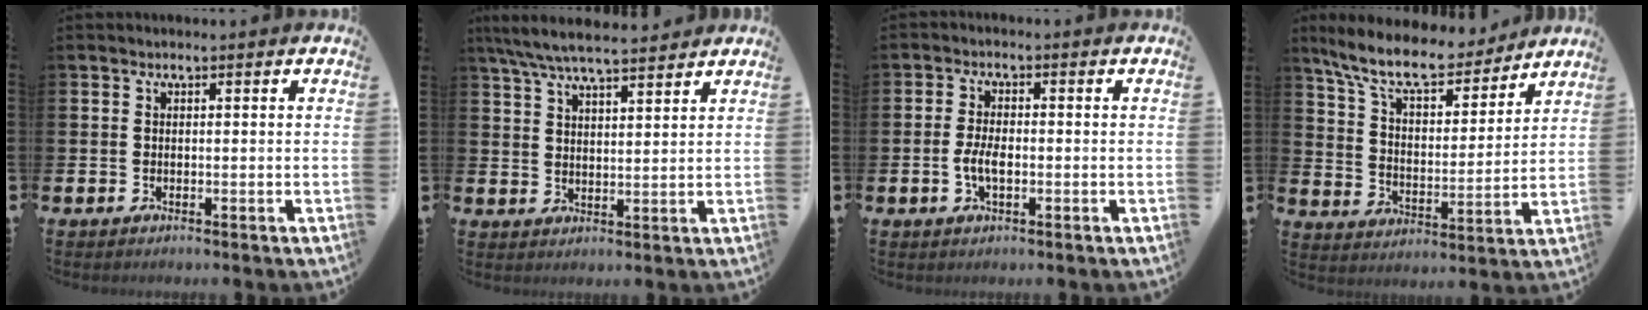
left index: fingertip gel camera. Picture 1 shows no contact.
{"total": 6.9, "force": [6.4, 0.8, 2.4], "torque": [-0.061, -0.025, 0.116]}
{"total": 3.1, "force": [-0.7, 1.4, 2.7], "torque": [-0.050, 0.003, -0.012]}
{"total": 10.6, "force": [9.5, 2.7, 4.0], "torque": [-0.115, -0.055, 0.166]}